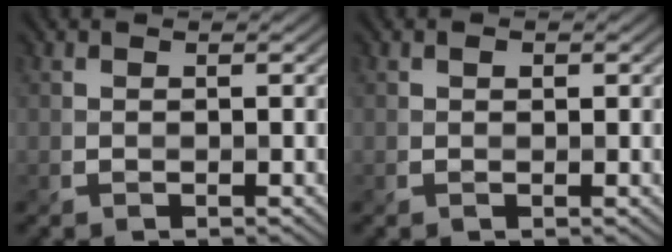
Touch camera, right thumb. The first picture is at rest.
{"total": 0.5, "force": [0.2, 0.4, 0.4], "torque": [-0.006, 0.000, 0.003]}